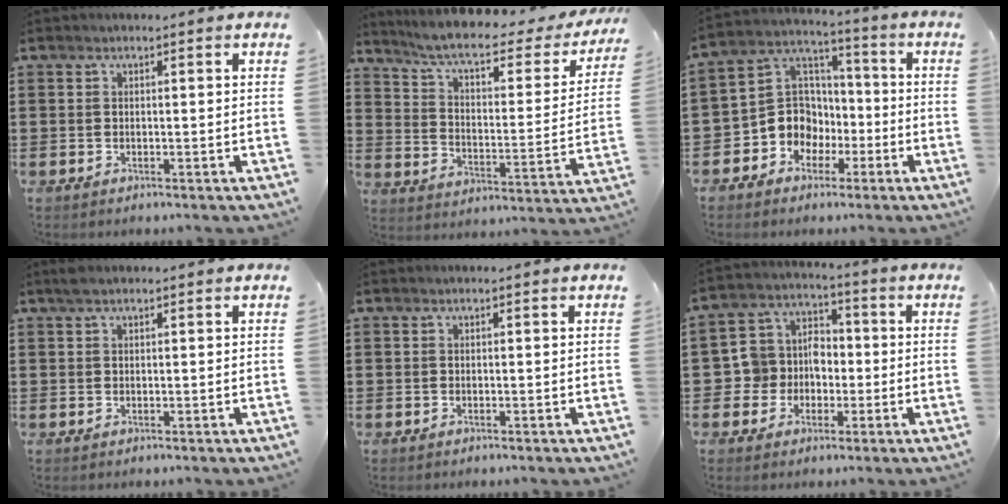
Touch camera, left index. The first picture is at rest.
{"total": 7.0, "force": [5.4, 1.2, 4.2], "torque": [-0.096, -0.035, 0.087]}
{"total": 8.8, "force": [-3.1, 7.8, 2.3], "torque": [-0.084, 0.012, -0.061]}
{"total": 1.1, "force": [0.6, 0.3, 0.9], "torque": [-0.018, 0.002, 0.011]}
{"total": 0.0}
{"total": 6.6, "force": [-1.0, 6.4, 1.5], "torque": [-0.070, 0.007, -0.024]}